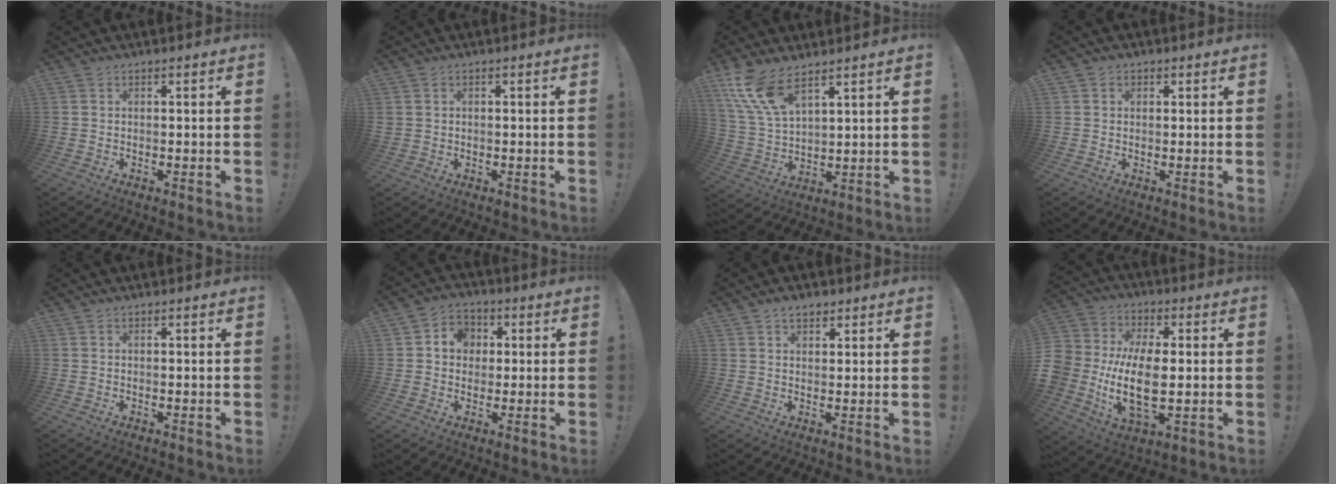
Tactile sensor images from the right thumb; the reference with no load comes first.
{"total": 0.8, "force": [-0.1, 0.6, 0.5], "torque": [-0.010, 0.005, -0.002]}
{"total": 11.9, "force": [8.2, 4.4, 7.4], "torque": [-0.161, -0.039, 0.158]}
{"total": 1.2, "force": [0.3, 1.1, 0.3], "torque": [0.001, 0.000, 0.005]}
{"total": 0.0}
{"total": 7.0, "force": [0.8, 6.4, 2.7], "torque": [-0.042, 0.007, 0.019]}
{"total": 3.3, "force": [2.2, 2.0, 1.4], "torque": [-0.011, -0.012, 0.038]}
{"total": 16.2, "force": [-1.7, 9.7, 12.8], "torque": [-0.251, -0.001, -0.031]}